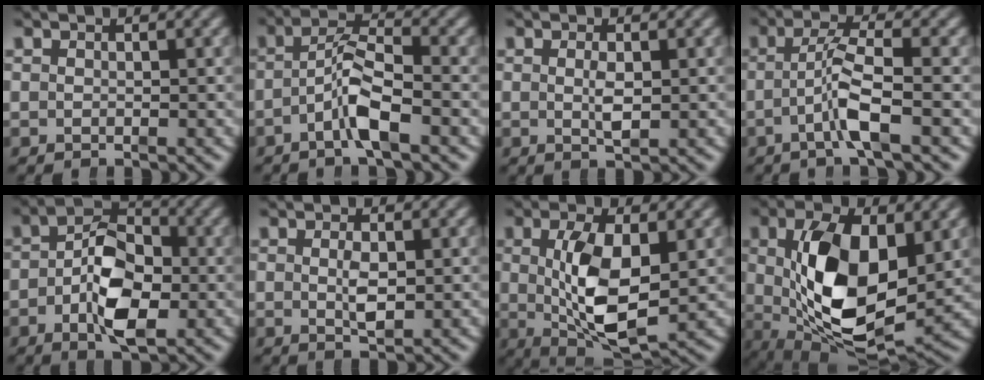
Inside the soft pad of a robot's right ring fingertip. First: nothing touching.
{"total": 4.9, "force": [-0.9, 2.0, 4.3], "torque": [-0.072, 0.004, -0.024]}
{"total": 1.7, "force": [-0.2, 0.2, 1.7], "torque": [-0.026, 0.000, -0.002]}
{"total": 3.7, "force": [-0.6, 0.4, 3.7], "torque": [-0.073, 0.003, -0.014]}
{"total": 8.1, "force": [-1.5, 4.7, 6.5], "torque": [-0.094, -0.005, -0.029]}
{"total": 2.1, "force": [-0.2, 0.5, 2.0], "torque": [-0.029, -0.002, -0.001]}
{"total": 8.3, "force": [-0.4, 3.9, 7.4], "torque": [-0.126, -0.024, 0.008]}
{"total": 13.4, "force": [0.0, 7.4, 11.1], "torque": [-0.204, -0.040, 0.018]}